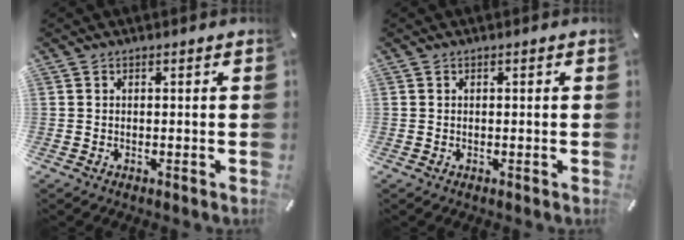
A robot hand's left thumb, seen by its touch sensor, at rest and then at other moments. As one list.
[{"total": 0.0}]